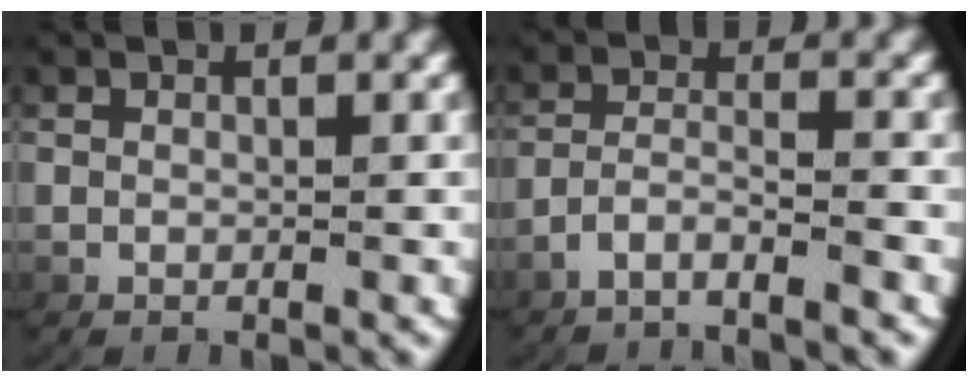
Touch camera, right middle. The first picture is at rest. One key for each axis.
{"total": 3.2, "fx": -3.0, "fy": 0.2, "fz": 1.2, "tx": -0.031, "ty": -0.009, "tz": -0.050}